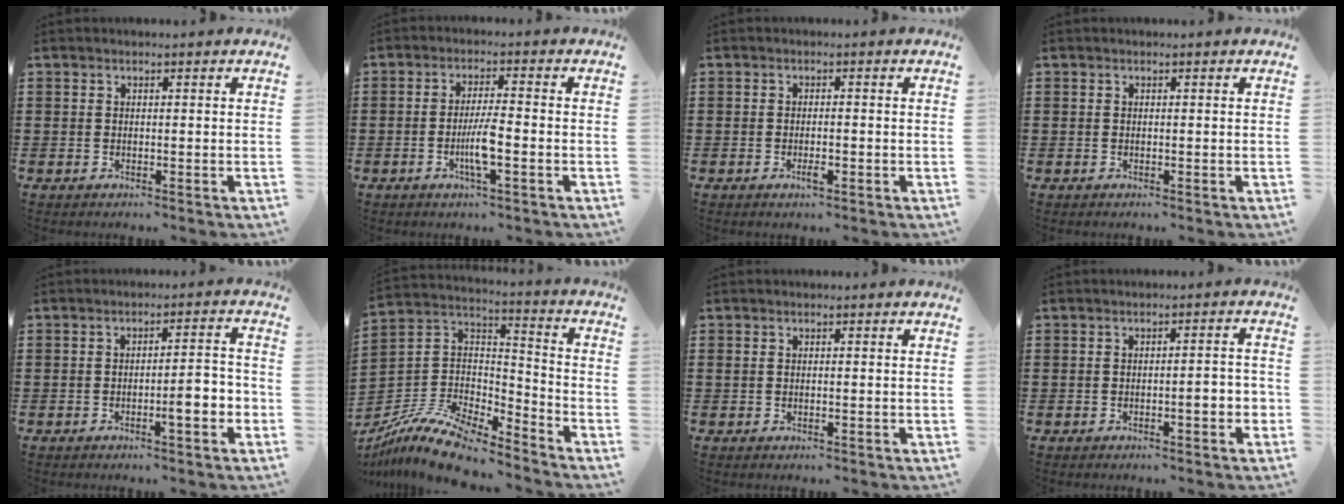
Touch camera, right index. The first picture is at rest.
{"total": 5.2, "force": [-1.8, 0.4, 4.8], "torque": [-0.097, -0.010, -0.037]}
{"total": 1.8, "force": [-0.8, 0.5, 1.5], "torque": [-0.027, -0.001, -0.014]}
{"total": 0.0}
{"total": 4.8, "force": [-1.8, 0.9, 4.4], "torque": [-0.063, 0.001, -0.033]}
{"total": 12.1, "force": [-10.1, 3.5, 5.6], "torque": [-0.118, 0.030, -0.199]}
{"total": 0.0}
{"total": 3.1, "force": [-1.0, 0.5, 2.9], "torque": [-0.048, 0.002, -0.018]}